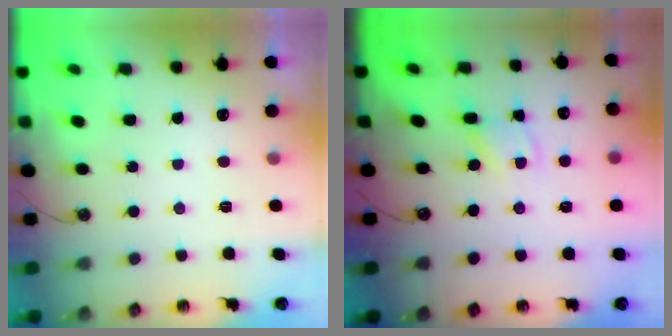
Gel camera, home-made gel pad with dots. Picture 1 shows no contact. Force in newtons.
{"total": 1.4, "press": 1.4, "slide": 0.1}